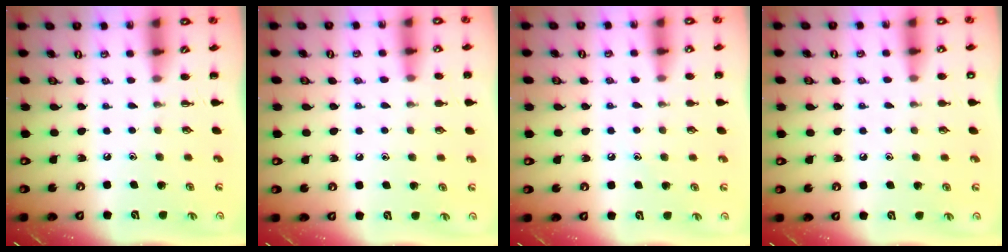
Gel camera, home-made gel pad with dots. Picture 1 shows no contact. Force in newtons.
{"total": 6.5, "press": 6.2, "slide": 1.9}
{"total": 5.8, "press": 5.6, "slide": 1.6}
{"total": 6.4, "press": 6.2, "slide": 1.7}